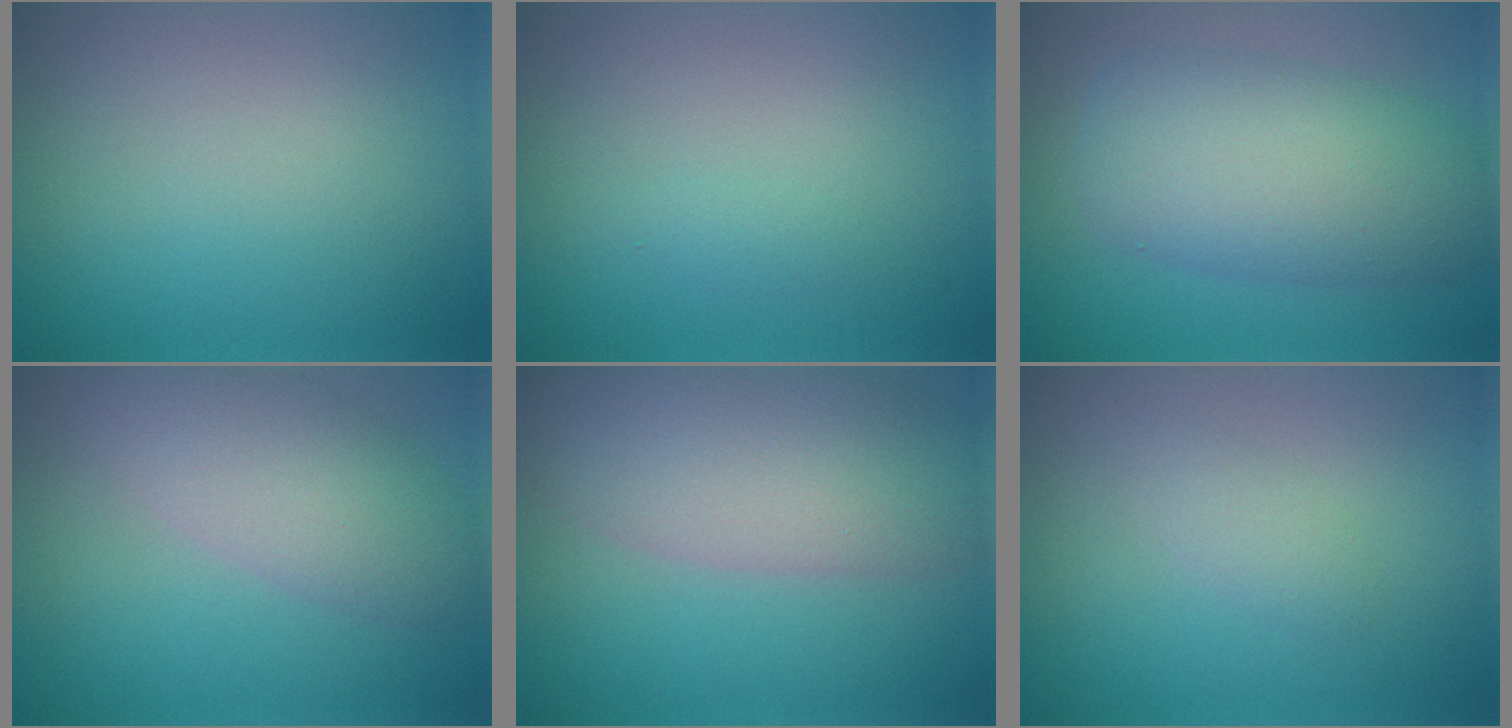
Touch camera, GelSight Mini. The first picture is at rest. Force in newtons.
{"total": 0.6, "press": 0.6, "slide": 0.0}
{"total": 7.8, "press": 7.8, "slide": 0.2}
{"total": 5.5, "press": 5.4, "slide": 0.5}
{"total": 8.5, "press": 8.5, "slide": 0.4}
{"total": 1.4, "press": 1.4, "slide": 0.1}